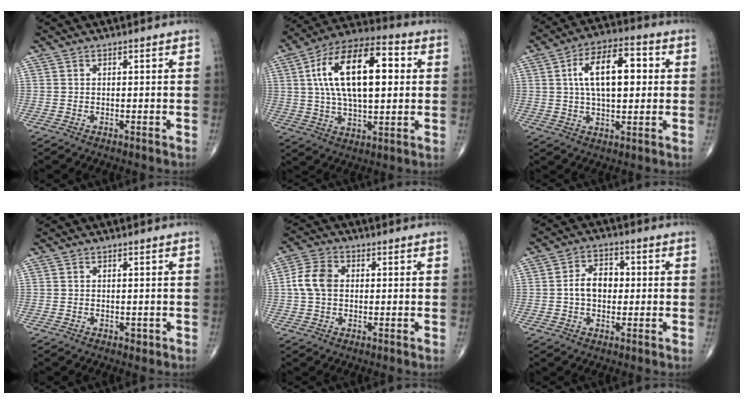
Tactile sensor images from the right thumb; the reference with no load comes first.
{"total": 20.8, "force": [3.9, 9.9, 17.8], "torque": [-0.295, 0.017, 0.059]}
{"total": 13.8, "force": [2.3, 6.8, 11.8], "torque": [-0.181, 0.016, 0.035]}
{"total": 0.7, "force": [-0.2, 0.5, 0.4], "torque": [0.002, 0.001, -0.002]}
{"total": 6.7, "force": [0.4, 4.9, 4.6], "torque": [-0.092, 0.014, 0.000]}
{"total": 6.8, "force": [-0.1, 4.8, 4.8], "torque": [-0.066, 0.018, -0.008]}